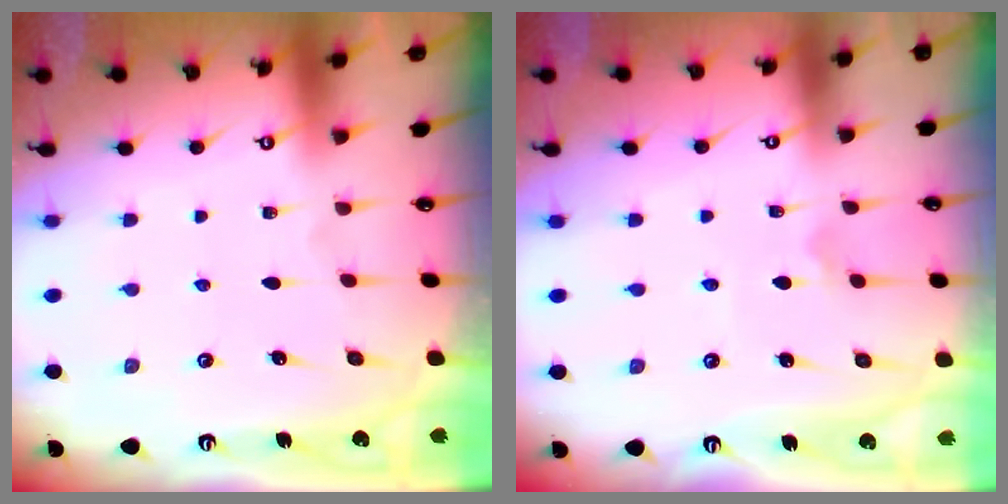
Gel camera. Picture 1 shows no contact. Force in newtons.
{"total": 2.3, "press": 2.3, "slide": 0.2}